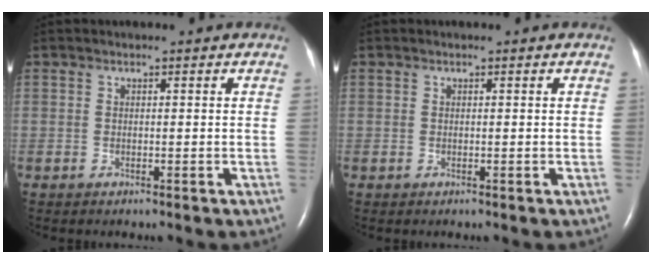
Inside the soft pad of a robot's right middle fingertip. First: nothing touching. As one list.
[{"total": 0.0}]